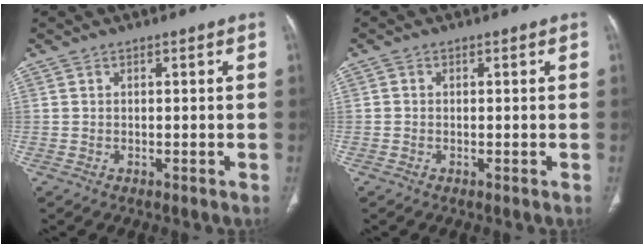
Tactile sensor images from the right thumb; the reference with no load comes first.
{"total": 0.6, "force": [-0.1, 0.5, 0.3], "torque": [-0.004, 0.001, -0.007]}